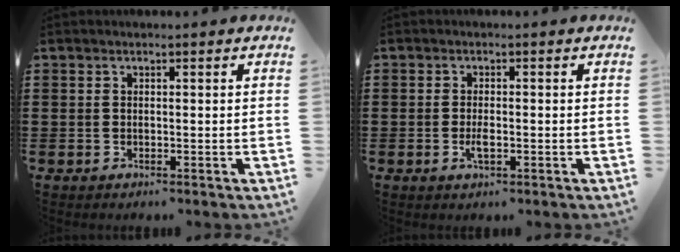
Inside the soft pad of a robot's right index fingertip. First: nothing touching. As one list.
[{"total": 2.1, "force": [-0.6, 0.5, 2.0], "torque": [-0.045, -0.008, -0.011]}]